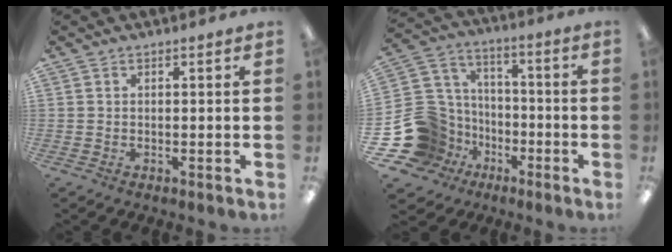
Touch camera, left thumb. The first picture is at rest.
{"total": 18.9, "force": [-6.8, 16.7, 5.7], "torque": [-0.125, 0.035, -0.076]}